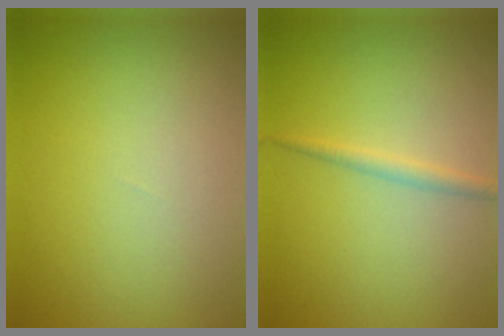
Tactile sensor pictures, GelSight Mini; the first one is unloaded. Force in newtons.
{"total": 1.3, "press": 1.3, "slide": 0.0}